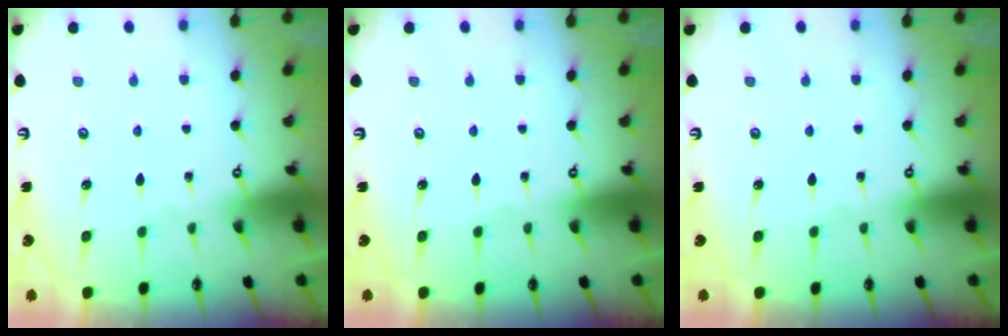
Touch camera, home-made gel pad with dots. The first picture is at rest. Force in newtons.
{"total": 0.0}
{"total": 0.0}